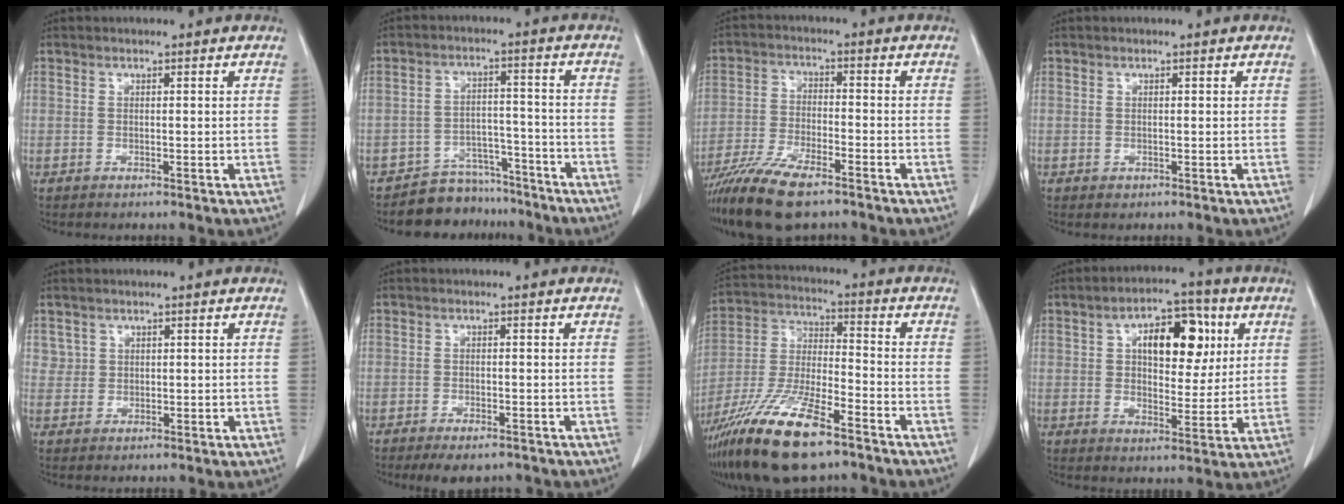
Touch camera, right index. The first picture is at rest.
{"total": 7.5, "force": [-6.5, 3.7, -0.3], "torque": [0.019, 0.041, -0.103]}
{"total": 12.5, "force": [-9.3, 3.3, 7.6], "torque": [-0.142, -0.025, -0.166]}
{"total": 0.6, "force": [-0.1, 0.6, 0.1], "torque": [-0.001, 0.003, 0.000]}
{"total": 1.7, "force": [0.8, 1.5, -0.1], "torque": [0.015, 0.003, 0.010]}
{"total": 5.2, "force": [-4.1, 2.0, 2.4], "torque": [-0.028, -0.004, -0.057]}
{"total": 17.8, "force": [-11.9, 4.1, 12.7], "torque": [-0.281, -0.032, -0.221]}
{"total": 11.6, "force": [3.7, 5.7, 9.4], "torque": [-0.144, 0.027, 0.058]}